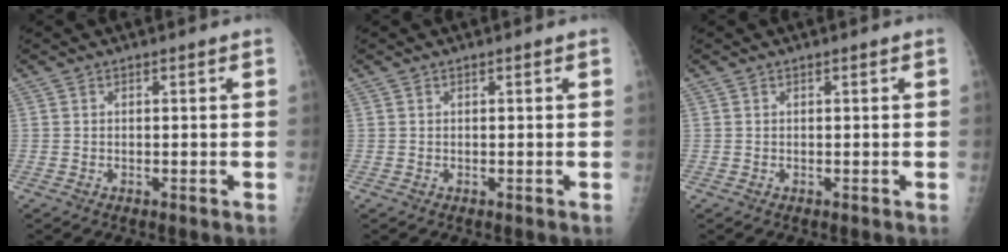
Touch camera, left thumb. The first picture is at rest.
{"total": 0.0}
{"total": 0.0}